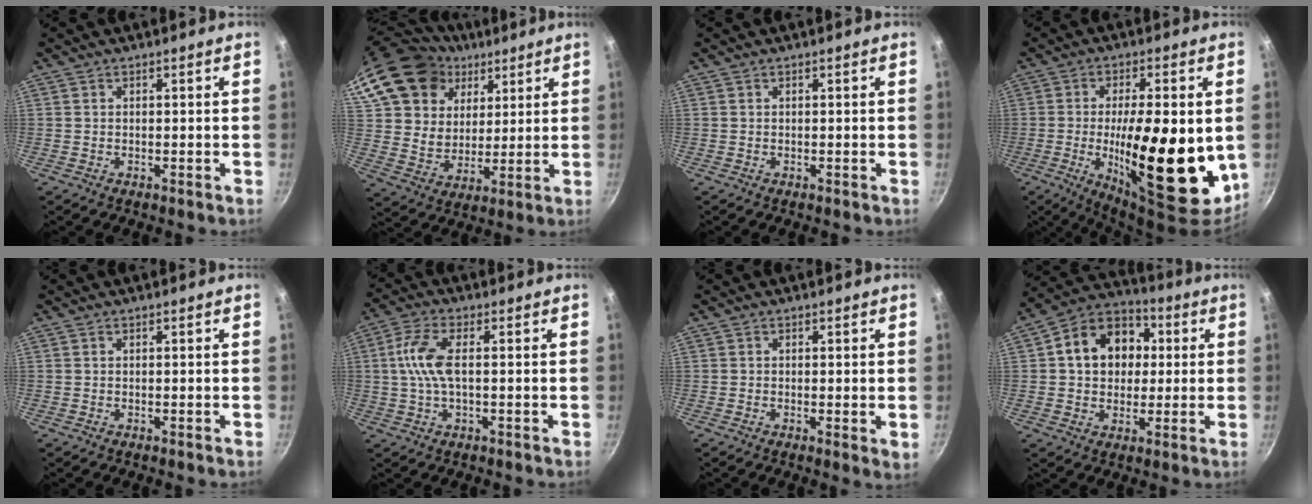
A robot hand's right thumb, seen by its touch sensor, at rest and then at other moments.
{"total": 24.9, "force": [12.1, 18.4, 11.6], "torque": [-0.222, 0.012, 0.228]}
{"total": 0.0}
{"total": 22.5, "force": [-2.1, 7.9, 20.9], "torque": [-0.298, -0.013, -0.026]}
{"total": 0.0}
{"total": 7.5, "force": [0.3, 3.1, 6.9], "torque": [-0.151, 0.014, -0.002]}
{"total": 1.8, "force": [0.0, 0.5, 1.7], "torque": [-0.024, -0.006, -0.003]}
{"total": 14.4, "force": [2.4, 11.4, 8.4], "torque": [-0.104, 0.024, 0.023]}